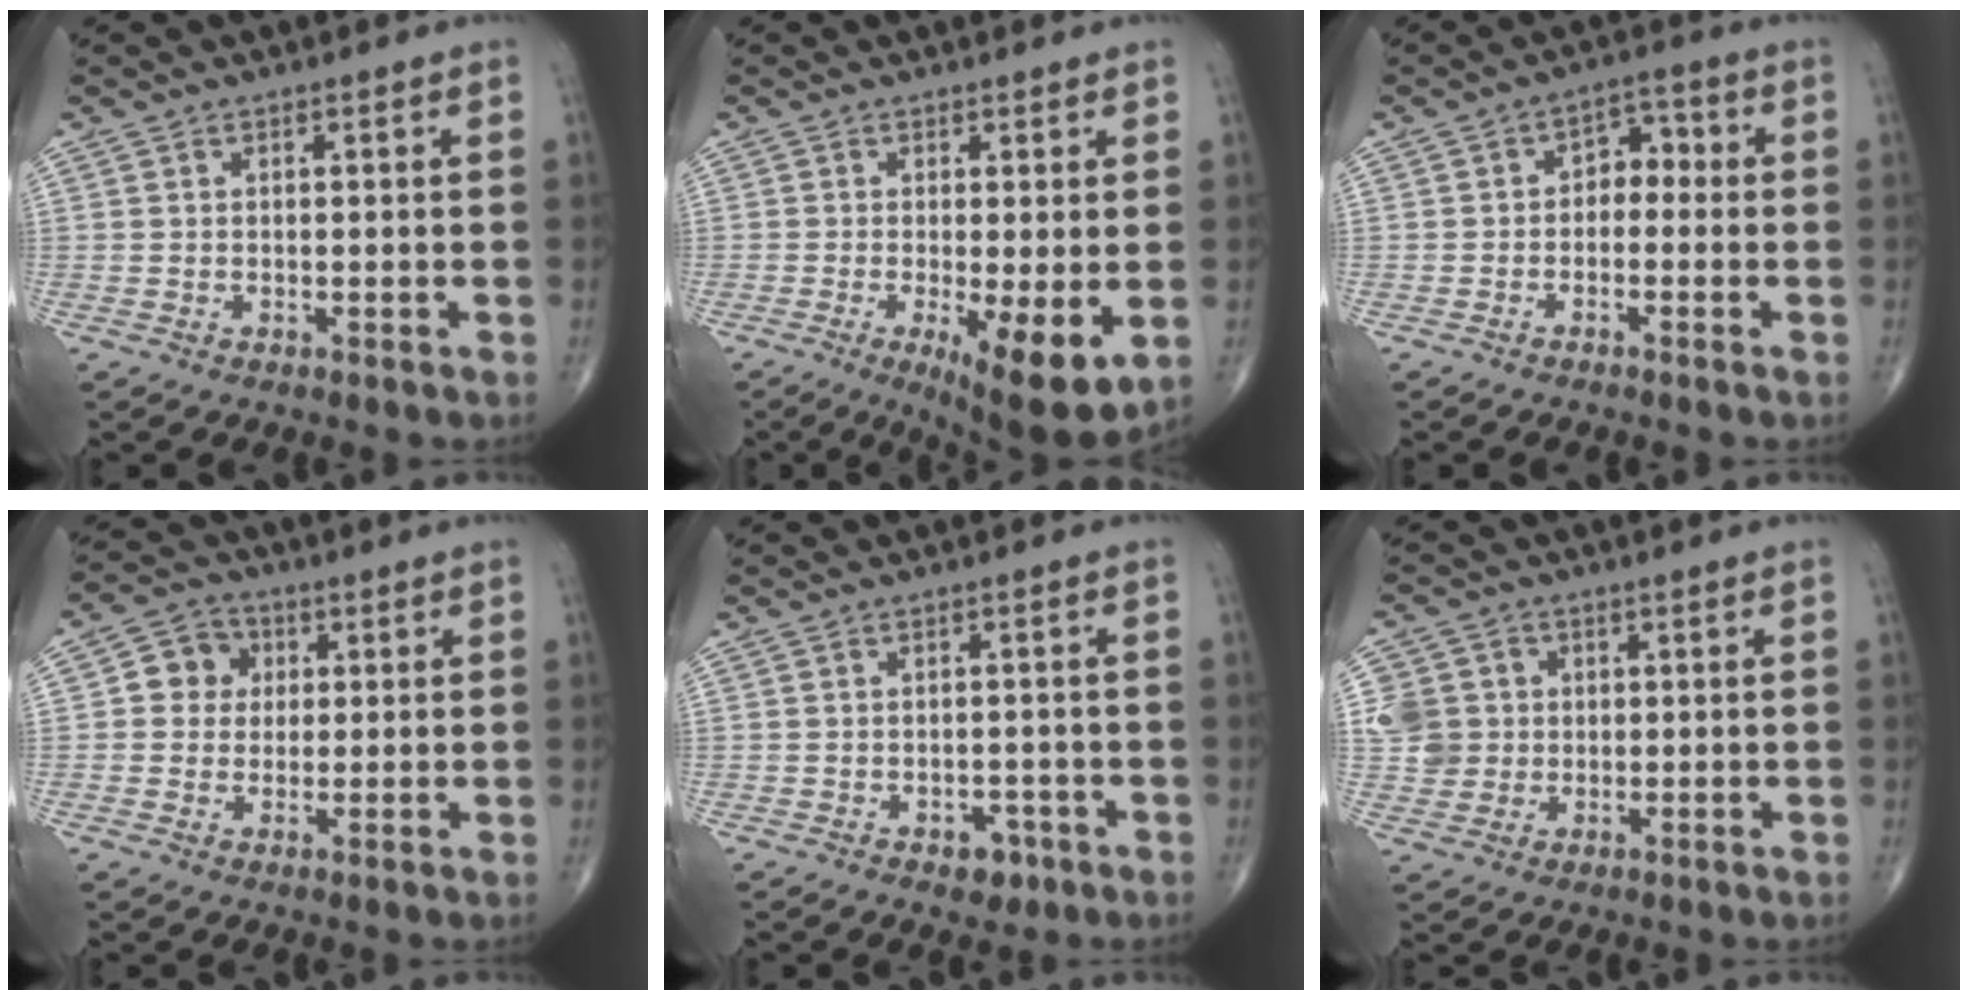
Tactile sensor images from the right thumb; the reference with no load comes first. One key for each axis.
{"total": 10.4, "fx": -2.5, "fy": 2.8, "fz": 9.6, "tx": -0.145, "ty": -0.027, "tz": -0.034}
{"total": 4.6, "fx": -0.7, "fy": 3.3, "fz": 3.2, "tx": -0.026, "ty": 0.029, "tz": -0.026}
{"total": 7.0, "fx": 1.1, "fy": 6.3, "fz": 3.0, "tx": -0.020, "ty": 0.009, "tz": 0.008}
{"total": 3.4, "fx": -1.8, "fy": 2.2, "fz": 1.8, "tx": -0.007, "ty": 0.009, "tz": -0.019}
{"total": 7.5, "fx": 0.9, "fy": 7.2, "fz": 2.0, "tx": -0.015, "ty": 0.006, "tz": 0.018}